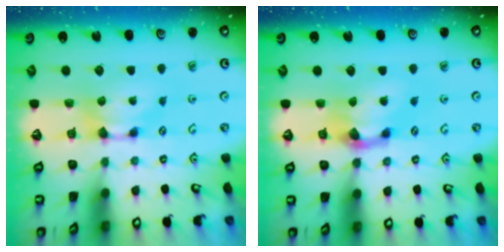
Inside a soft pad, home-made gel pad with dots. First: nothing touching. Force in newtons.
{"total": 2.1, "press": 1.3, "slide": 1.7}